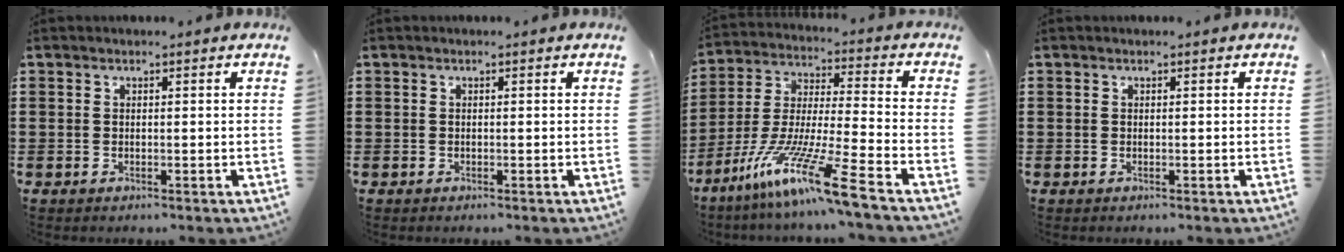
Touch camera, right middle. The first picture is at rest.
{"total": 0.0}
{"total": 13.2, "force": [-9.6, -0.7, 9.1], "torque": [-0.189, -0.008, -0.188]}
{"total": 0.0}